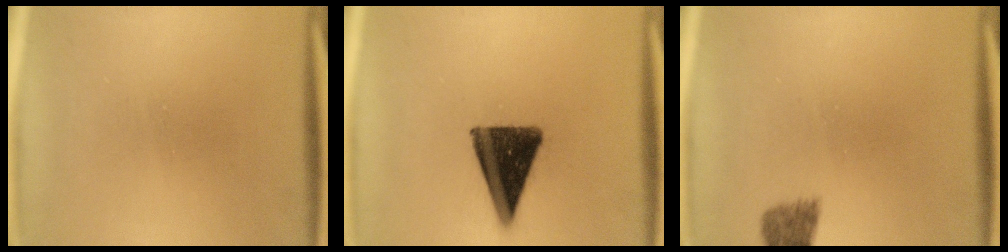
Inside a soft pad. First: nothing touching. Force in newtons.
{"total": 12.7}
{"total": 1.9}